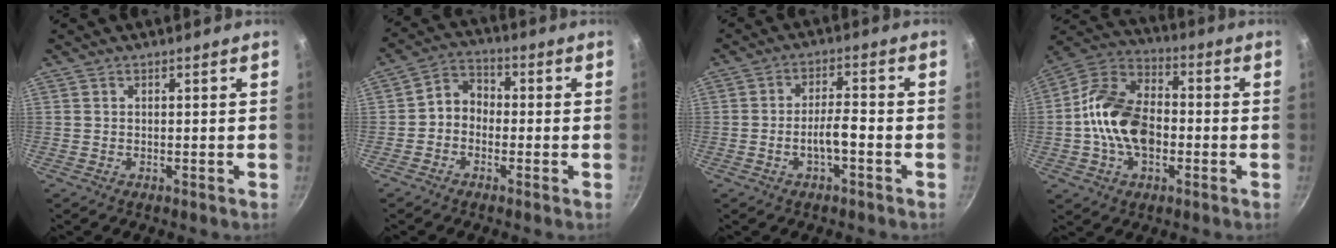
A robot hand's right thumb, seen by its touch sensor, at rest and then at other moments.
{"total": 5.3, "force": [-1.2, 4.3, 2.9], "torque": [-0.028, 0.026, -0.039]}
{"total": 5.1, "force": [-2.0, 1.6, 4.4], "torque": [-0.075, 0.028, -0.038]}
{"total": 16.0, "force": [-2.1, 10.6, 11.8], "torque": [-0.186, 0.036, -0.056]}